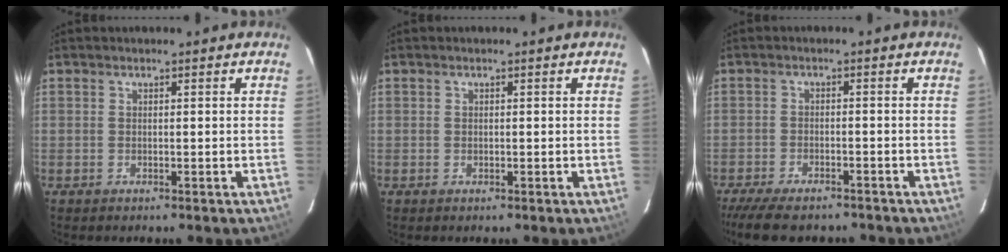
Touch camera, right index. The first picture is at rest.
{"total": 0.0}
{"total": 11.6, "force": [-9.7, 3.5, 5.5], "torque": [-0.124, -0.029, -0.154]}